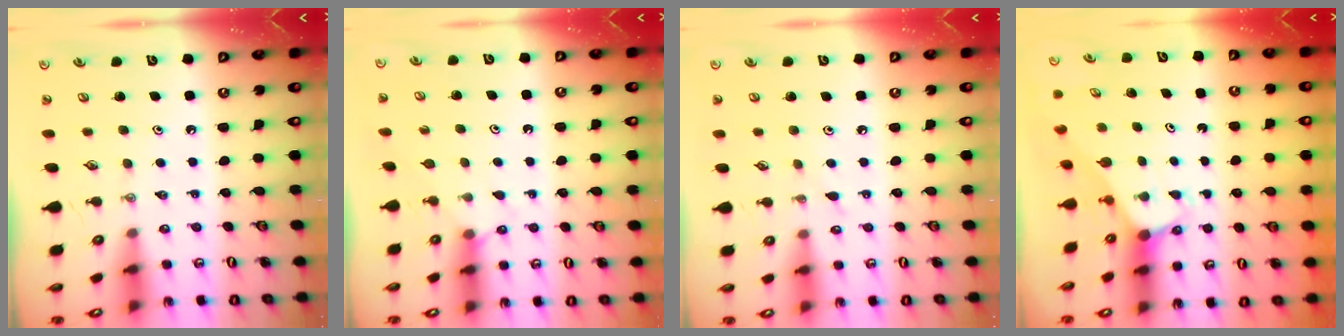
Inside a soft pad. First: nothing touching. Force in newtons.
{"total": 5.2, "press": 5.2, "slide": 0.6}
{"total": 2.5, "press": 2.5, "slide": 0.4}
{"total": 2.9, "press": 2.9, "slide": 0.1}